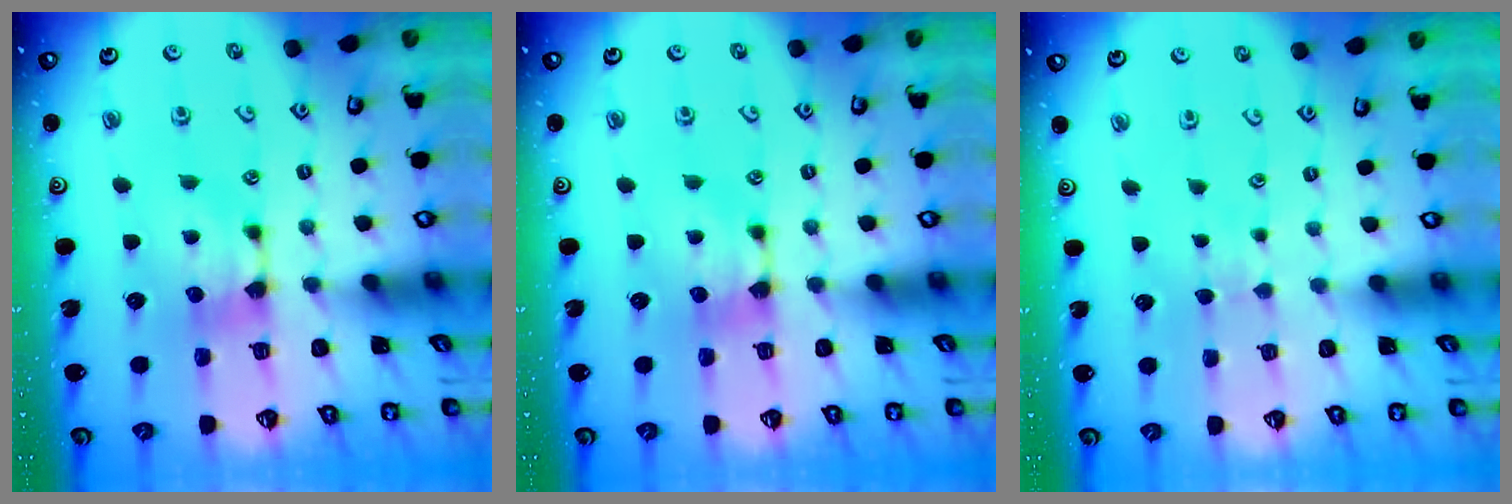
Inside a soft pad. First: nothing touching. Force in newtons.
{"total": 0.0}
{"total": 2.6, "press": 2.6, "slide": 0.4}